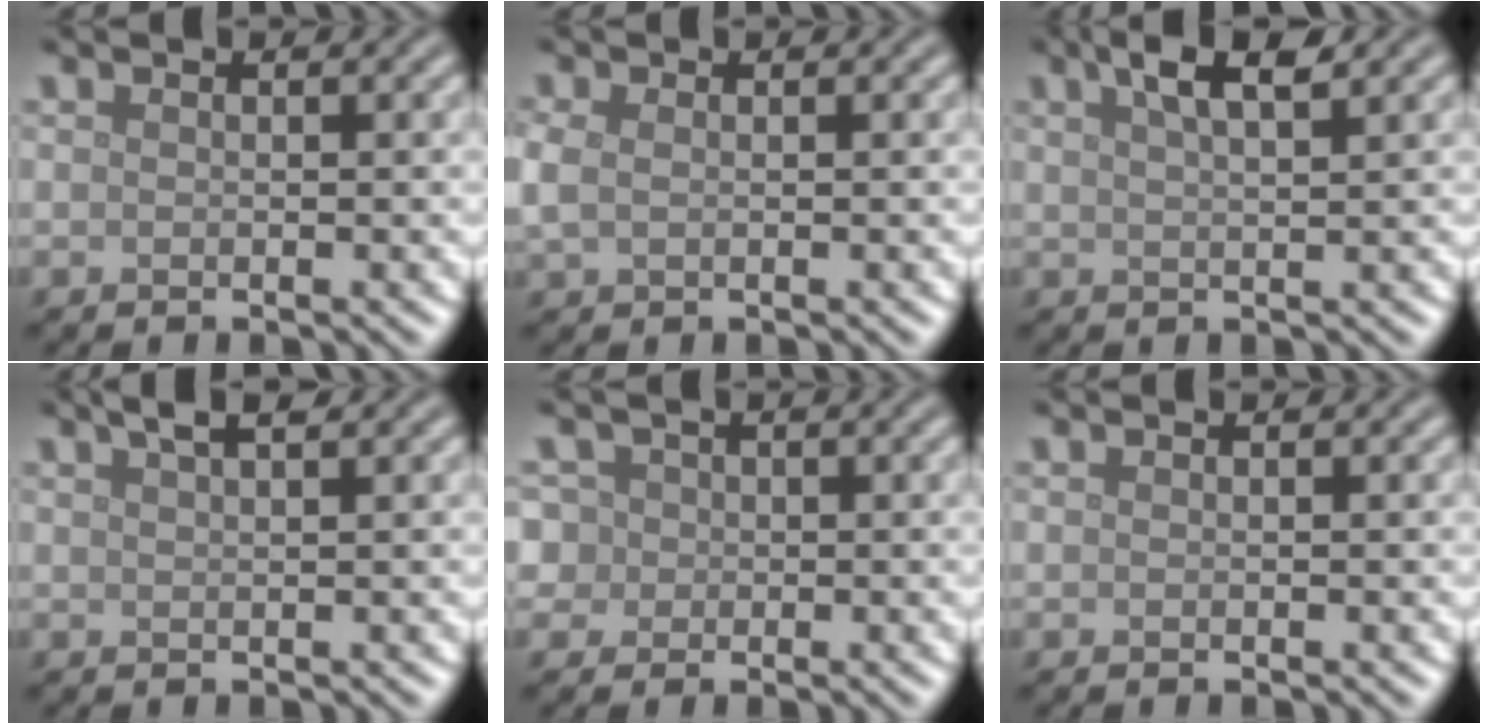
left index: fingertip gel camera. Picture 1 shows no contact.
{"total": 1.6, "force": [0.1, 1.2, 1.0], "torque": [-0.027, 0.000, 0.003]}
{"total": 3.9, "force": [2.5, 1.0, 2.8], "torque": [-0.038, 0.014, 0.035]}
{"total": 2.1, "force": [1.5, 0.5, 1.5], "torque": [-0.013, 0.006, 0.020]}
{"total": 5.2, "force": [1.5, 4.6, 1.9], "torque": [-0.030, 0.037, -0.003]}
{"total": 0.0}